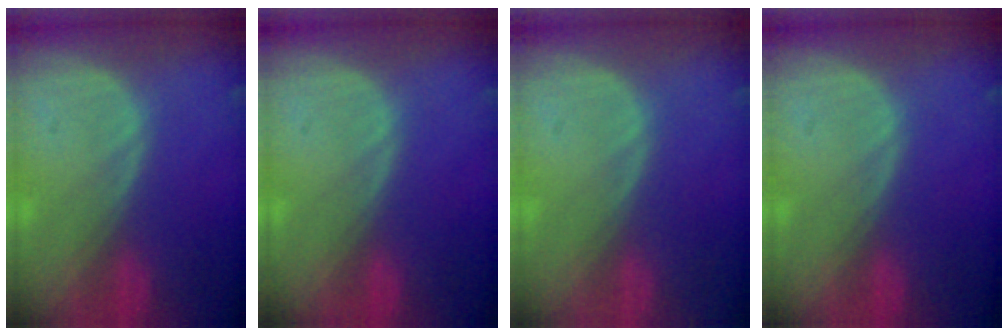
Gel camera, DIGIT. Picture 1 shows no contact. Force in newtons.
{"total": 0.0}
{"total": 0.0}
{"total": 0.0}